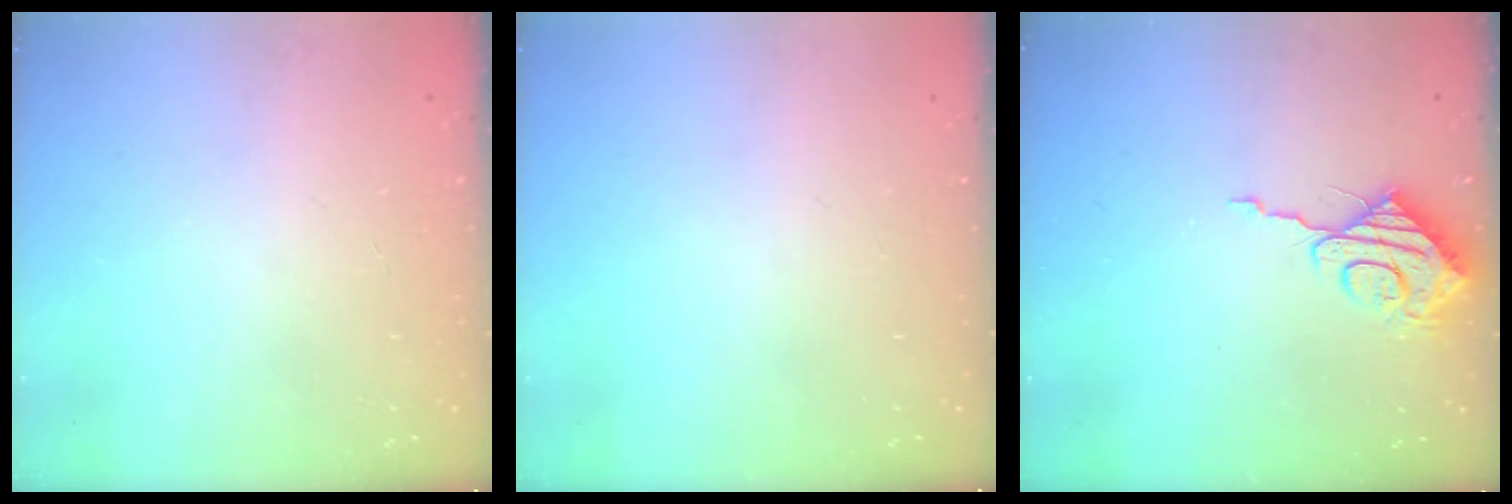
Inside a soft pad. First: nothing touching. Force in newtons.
{"total": 0.0}
{"total": 9.4, "press": 9.4, "slide": 0.7}